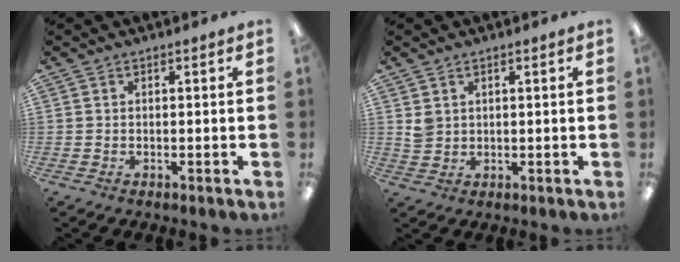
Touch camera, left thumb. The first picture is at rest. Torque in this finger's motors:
{"motor_torque": [0.32, 0.47, 0.56, -0.26, 0.00]}